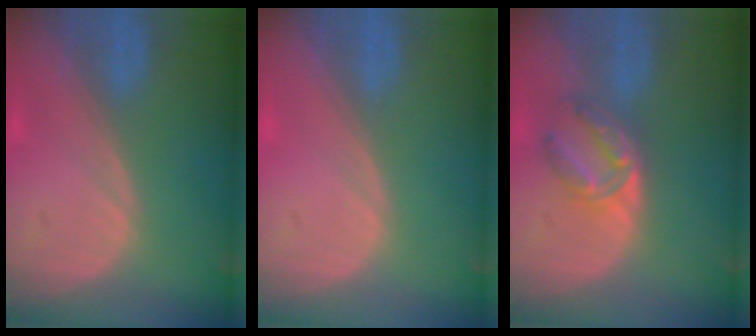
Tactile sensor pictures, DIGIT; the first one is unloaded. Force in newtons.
{"total": 0.0}
{"total": 5.6, "press": 5.4, "slide": 1.7}